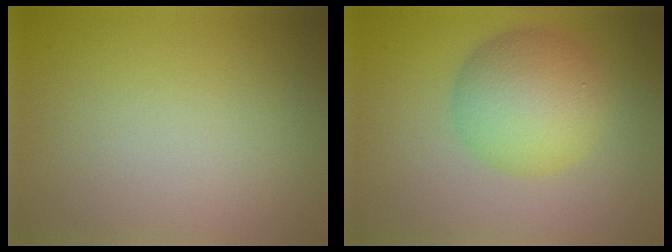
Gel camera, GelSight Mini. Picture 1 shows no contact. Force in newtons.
{"total": 6.3, "press": 6.3, "slide": 0.1}